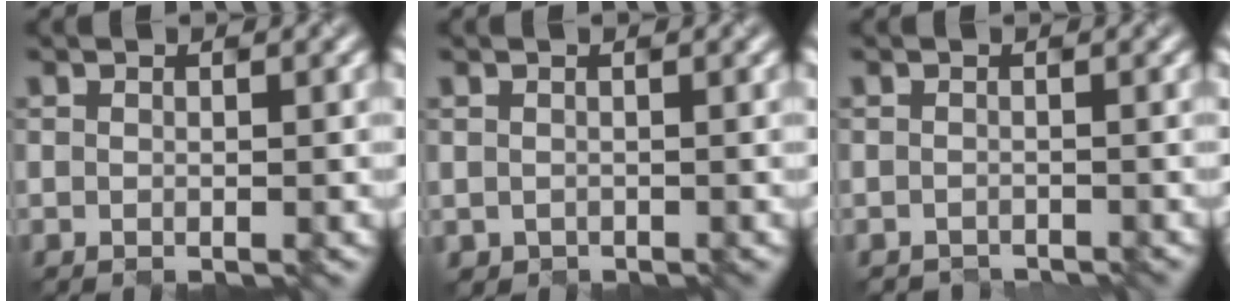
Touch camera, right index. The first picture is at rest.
{"total": 0.6, "force": [0.0, 0.1, -0.6], "torque": [0.008, -0.003, 0.006]}
{"total": 1.0, "force": [-0.7, -0.2, -0.7], "torque": [0.010, -0.009, -0.021]}